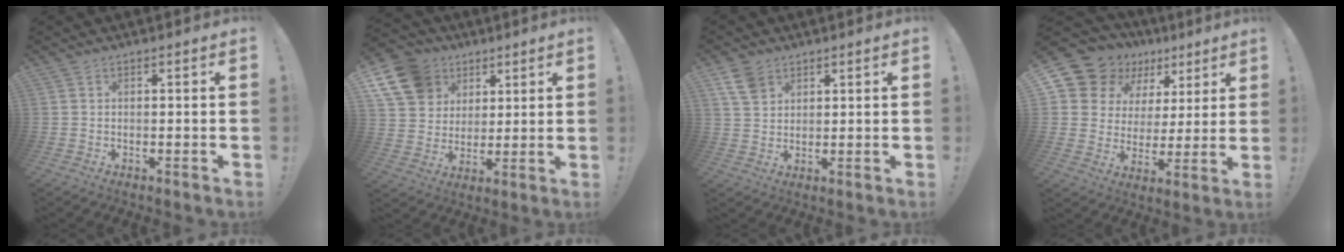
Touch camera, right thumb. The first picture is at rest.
{"total": 15.1, "force": [6.9, 12.0, 6.1], "torque": [-0.090, -0.031, 0.142]}
{"total": 6.7, "force": [4.1, 4.3, 3.0], "torque": [-0.046, -0.013, 0.080]}
{"total": 14.9, "force": [9.6, 10.2, 4.9], "torque": [-0.090, -0.062, 0.193]}